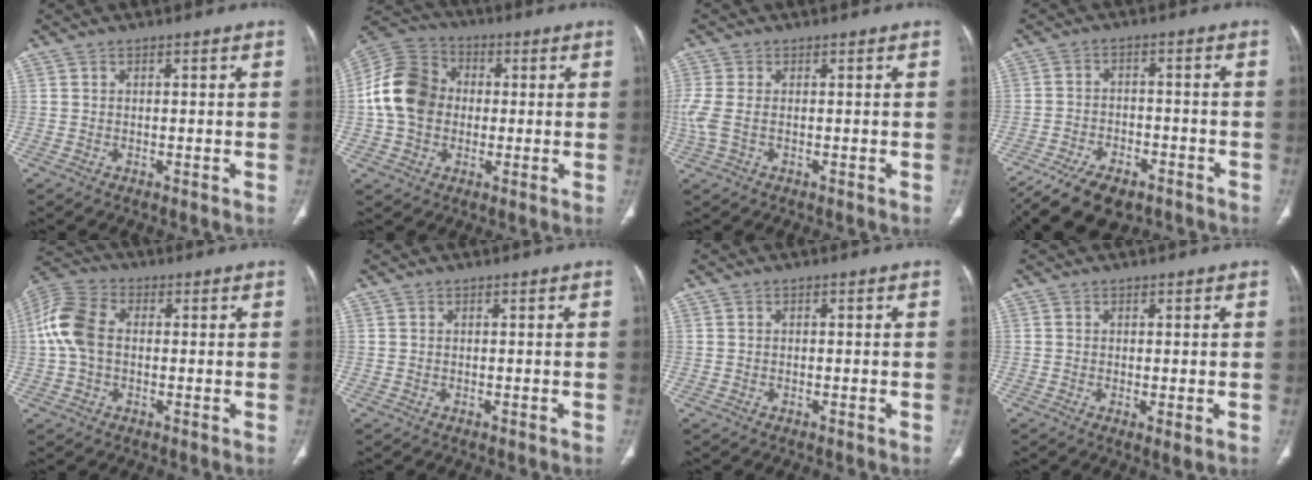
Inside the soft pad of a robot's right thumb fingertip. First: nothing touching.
{"total": 13.9, "force": [0.1, 11.2, 8.3], "torque": [-0.146, 0.030, -0.007]}
{"total": 4.7, "force": [-0.5, 2.7, 3.8], "torque": [-0.123, 0.002, -0.006]}
{"total": 14.0, "force": [-10.1, 6.8, 7.0], "torque": [-0.117, 0.040, -0.159]}
{"total": 10.0, "force": [0.4, 6.8, 7.4], "torque": [-0.165, 0.027, 0.000]}
{"total": 0.0}
{"total": 0.0}
{"total": 1.8, "force": [-0.2, 0.4, 1.7], "torque": [-0.035, -0.010, -0.003]}